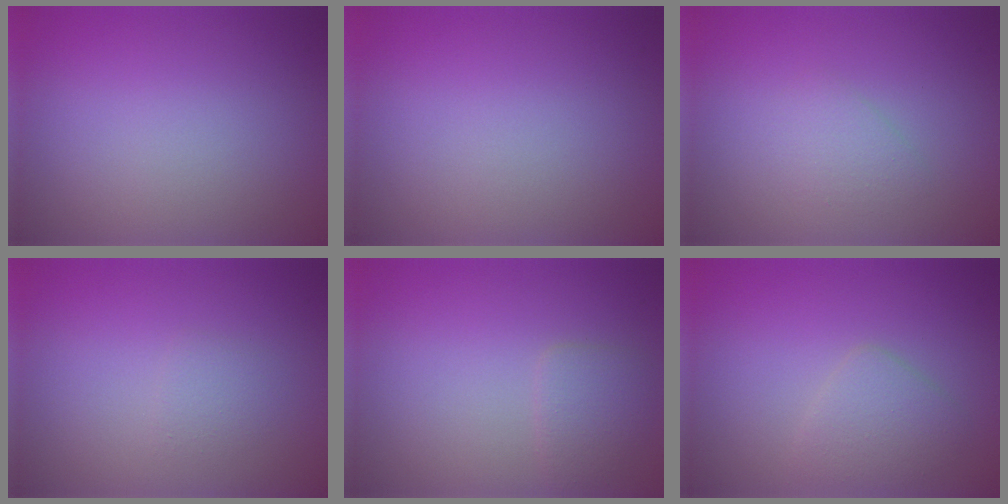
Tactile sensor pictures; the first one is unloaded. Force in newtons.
{"total": 0.0}
{"total": 1.4, "press": 1.4, "slide": 0.2}
{"total": 1.1, "press": 1.0, "slide": 0.1}
{"total": 1.7, "press": 1.7, "slide": 0.1}
{"total": 2.2, "press": 2.2, "slide": 0.2}